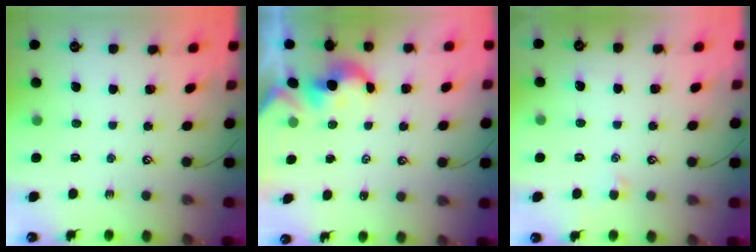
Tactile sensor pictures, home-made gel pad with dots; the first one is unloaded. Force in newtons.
{"total": 1.3, "press": 1.3, "slide": 0.2}
{"total": 0.0}